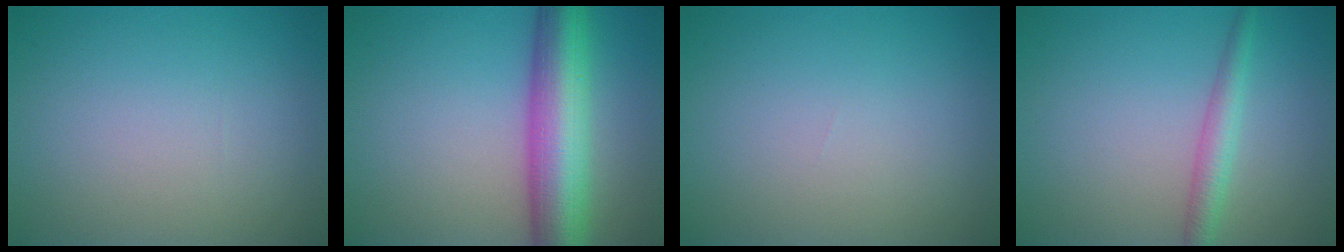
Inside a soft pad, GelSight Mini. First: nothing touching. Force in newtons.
{"total": 9.1, "press": 9.1, "slide": 0.1}
{"total": 0.0}
{"total": 2.4, "press": 2.4, "slide": 0.1}